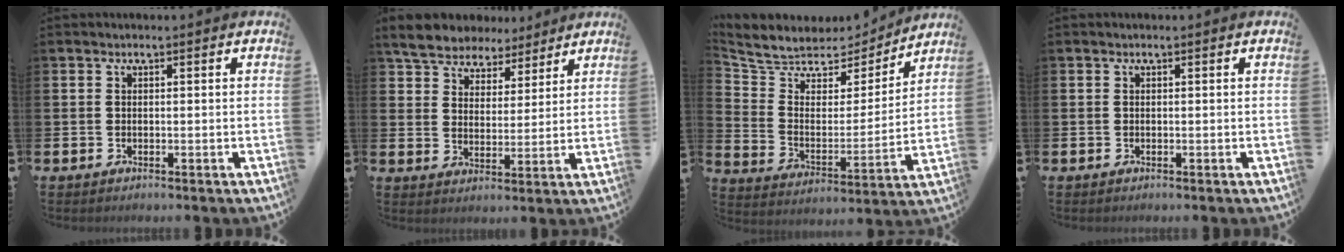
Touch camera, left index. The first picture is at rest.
{"total": 6.3, "force": [6.0, 2.0, 0.4], "torque": [-0.038, -0.034, 0.108]}
{"total": 6.7, "force": [6.1, 2.7, 0.5], "torque": [-0.061, -0.050, 0.103]}
{"total": 0.0}